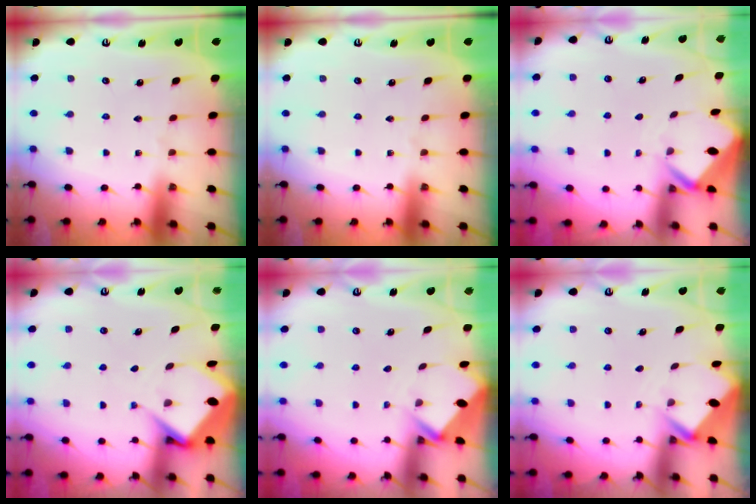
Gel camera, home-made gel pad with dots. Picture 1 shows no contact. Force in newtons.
{"total": 0.0}
{"total": 2.6, "press": 2.6, "slide": 0.2}
{"total": 6.7, "press": 6.6, "slide": 0.7}
{"total": 2.5, "press": 2.5, "slide": 0.2}
{"total": 2.0, "press": 2.0, "slide": 0.2}